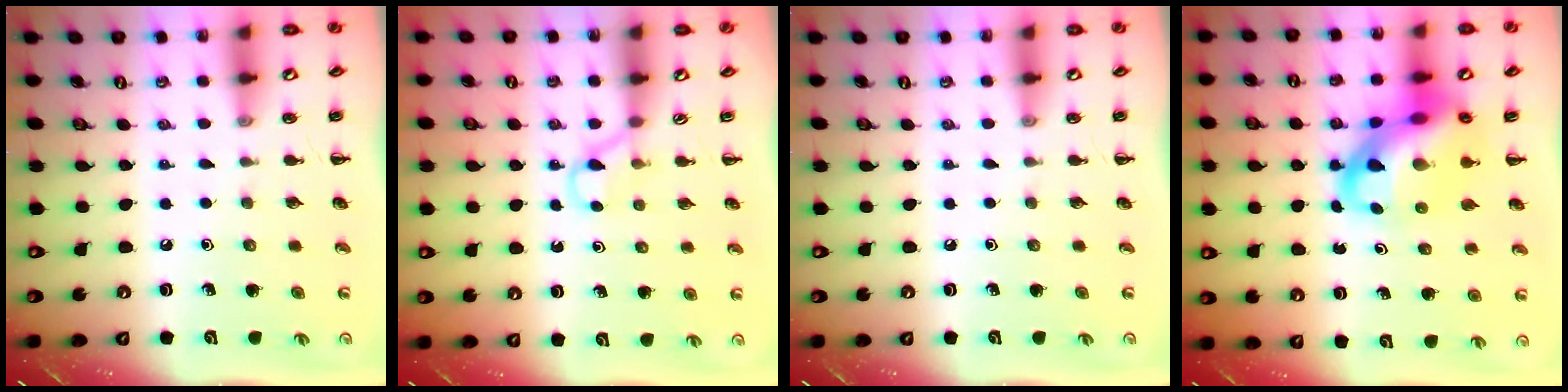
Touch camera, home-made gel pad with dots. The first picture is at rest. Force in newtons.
{"total": 2.6, "press": 2.5, "slide": 0.9}
{"total": 0.0}
{"total": 16.7, "press": 16.1, "slide": 4.4}